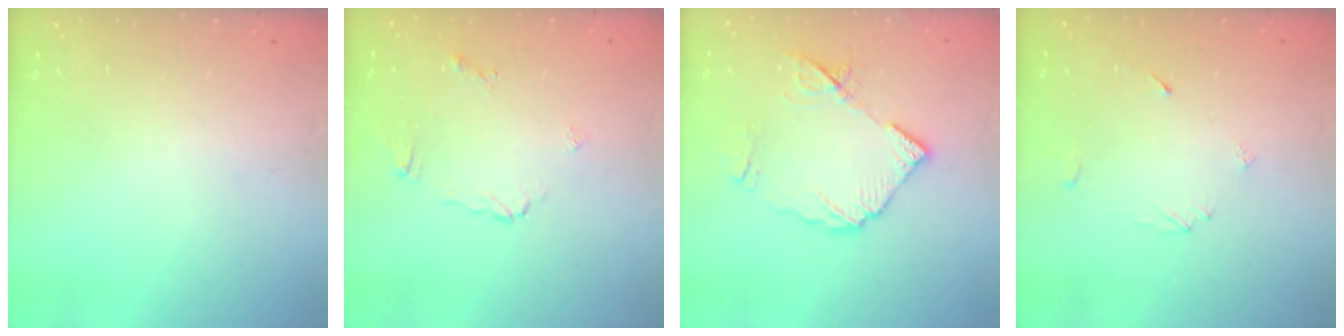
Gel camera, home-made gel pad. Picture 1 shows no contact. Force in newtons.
{"total": 4.7, "press": 4.7, "slide": 0.1}
{"total": 10.3, "press": 10.3, "slide": 0.6}
{"total": 2.3, "press": 2.3, "slide": 0.2}